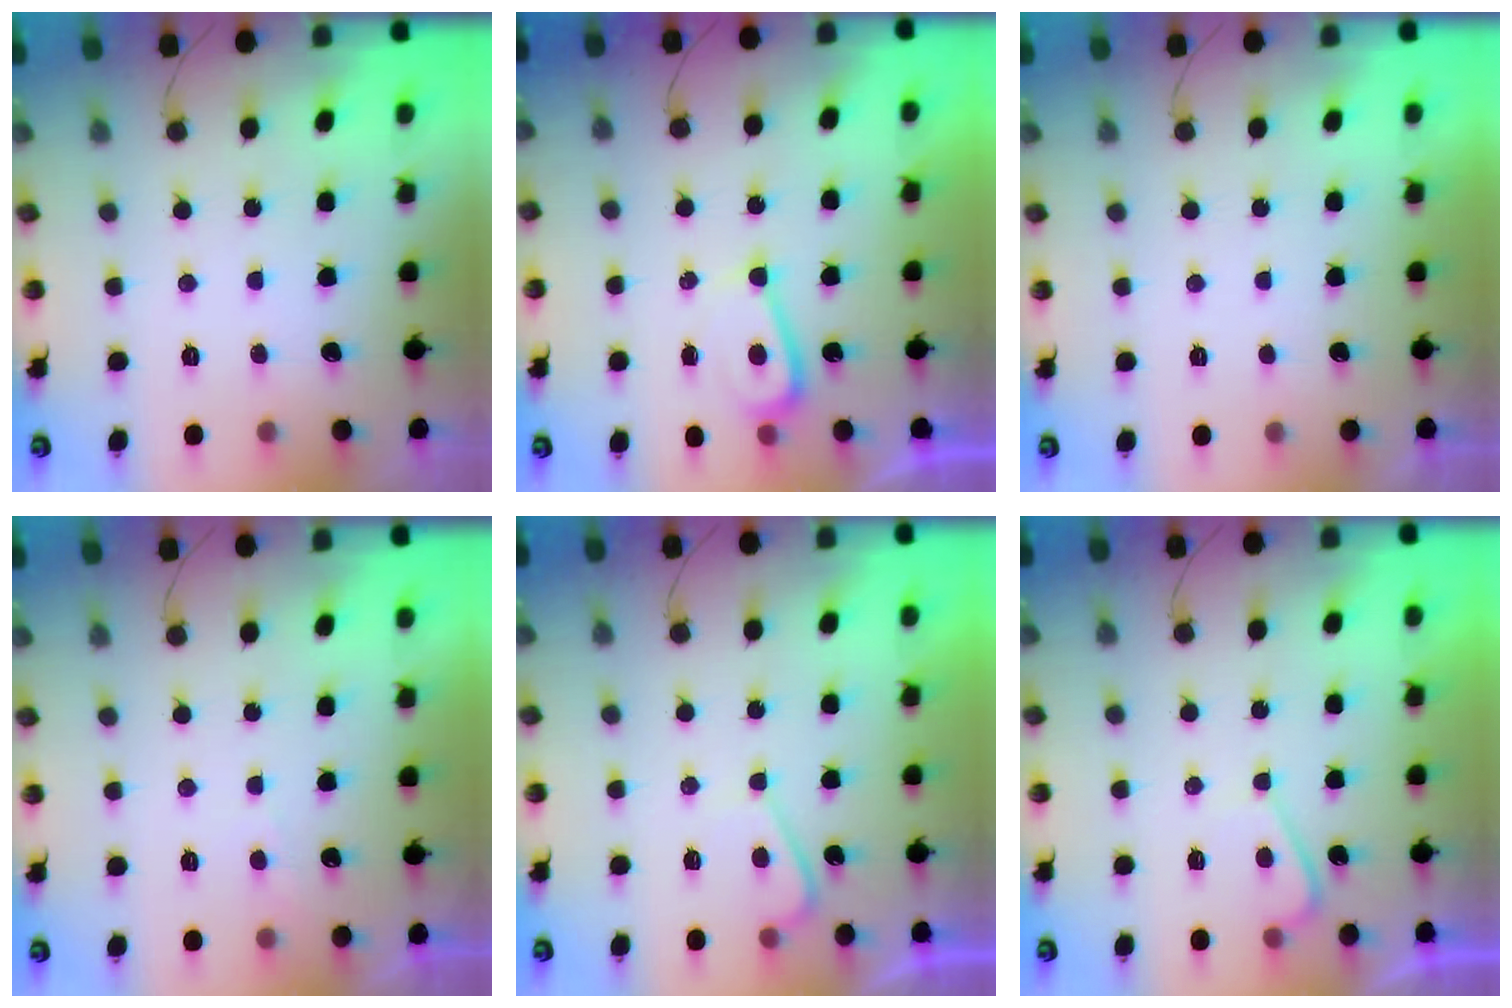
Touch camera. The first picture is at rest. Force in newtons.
{"total": 4.7, "press": 4.7, "slide": 0.3}
{"total": 2.1, "press": 2.1, "slide": 0.4}
{"total": 0.9, "press": 0.7, "slide": 0.5}
{"total": 1.8, "press": 1.7, "slide": 0.6}
{"total": 1.8, "press": 1.7, "slide": 0.6}